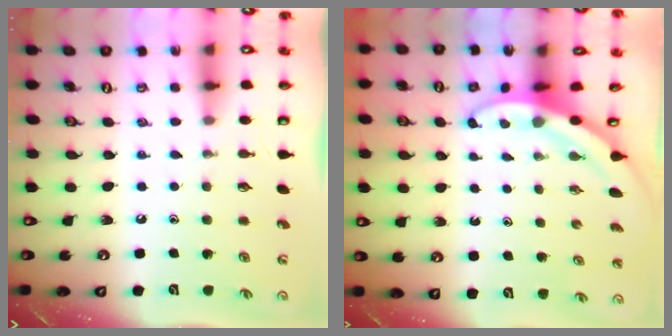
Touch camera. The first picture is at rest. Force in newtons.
{"total": 3.5, "press": 3.5, "slide": 0.1}